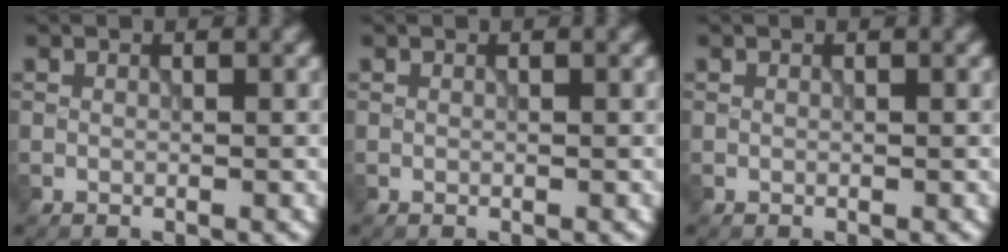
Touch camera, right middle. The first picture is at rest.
{"total": 0.0}
{"total": 0.0}